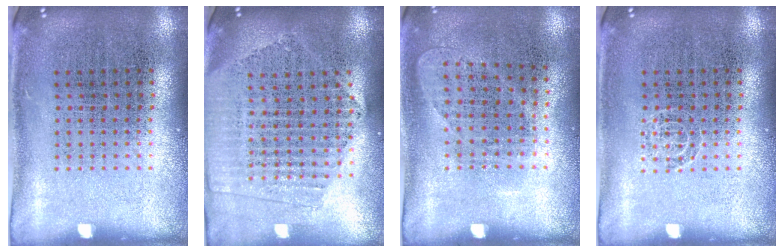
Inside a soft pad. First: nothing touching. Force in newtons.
{"total": 2.0, "press": 1.8, "slide": 0.9}
{"total": 0.9, "press": 0.8, "slide": 0.4}
{"total": 0.8, "press": 0.8, "slide": 0.1}